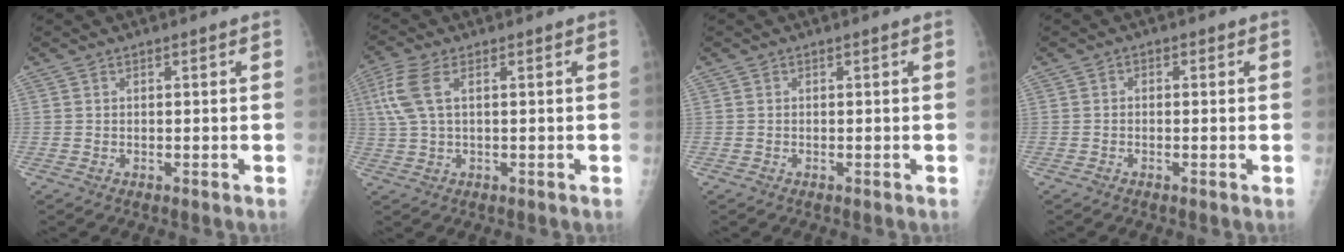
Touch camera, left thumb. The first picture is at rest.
{"total": 6.4, "force": [1.9, 2.8, 5.5], "torque": [-0.157, 0.012, 0.042]}
{"total": 0.0}
{"total": 0.7, "force": [0.0, 0.6, 0.5], "torque": [0.001, 0.002, -0.008]}